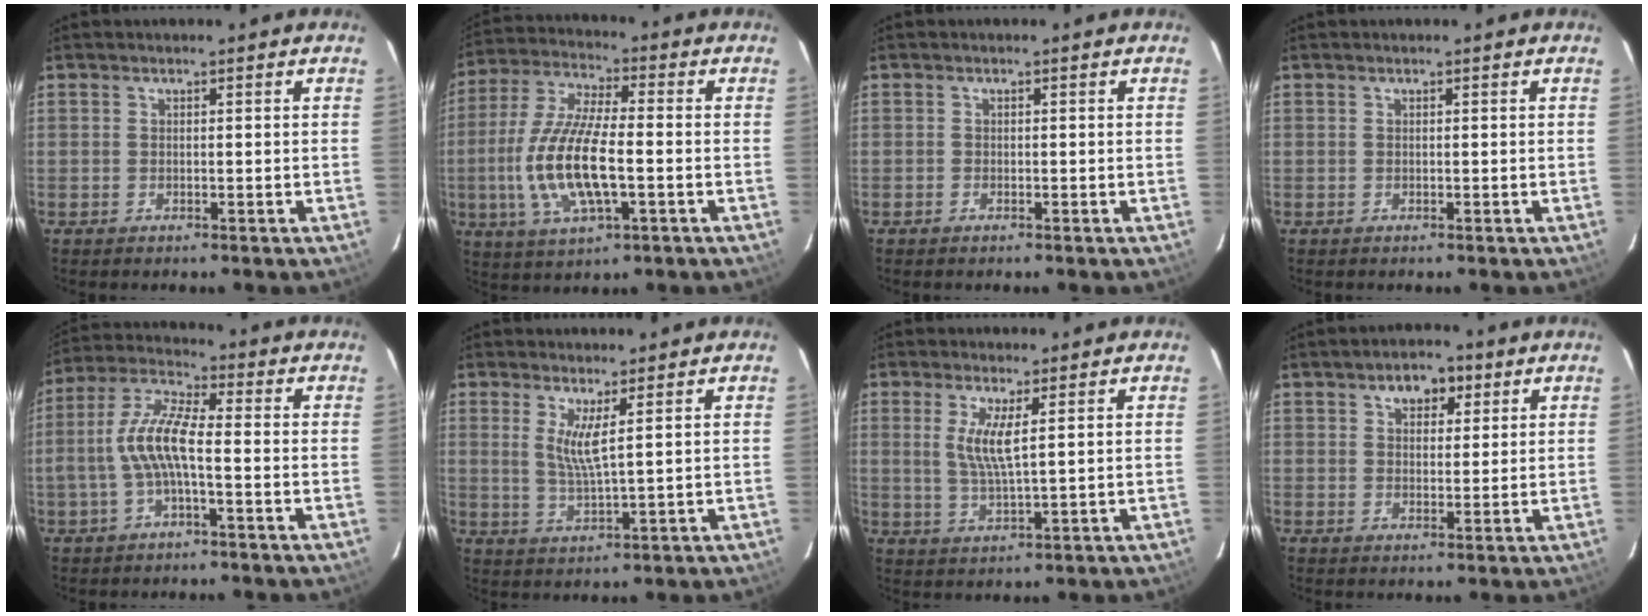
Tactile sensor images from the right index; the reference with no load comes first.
{"total": 14.9, "force": [-2.9, 4.9, 13.8], "torque": [-0.287, -0.007, -0.055]}
{"total": 0.6, "force": [-0.5, 0.3, 0.1], "torque": [-0.002, 0.001, -0.010]}
{"total": 0.0}
{"total": 9.0, "force": [-1.8, 2.2, 8.5], "torque": [-0.189, 0.011, -0.035]}
{"total": 4.6, "force": [1.9, -0.1, 4.2], "torque": [-0.084, -0.016, 0.036]}
{"total": 5.4, "force": [1.7, 0.4, 5.1], "torque": [-0.106, -0.011, 0.034]}
{"total": 5.4, "force": [2.8, 3.3, 3.1], "torque": [-0.045, 0.014, 0.044]}